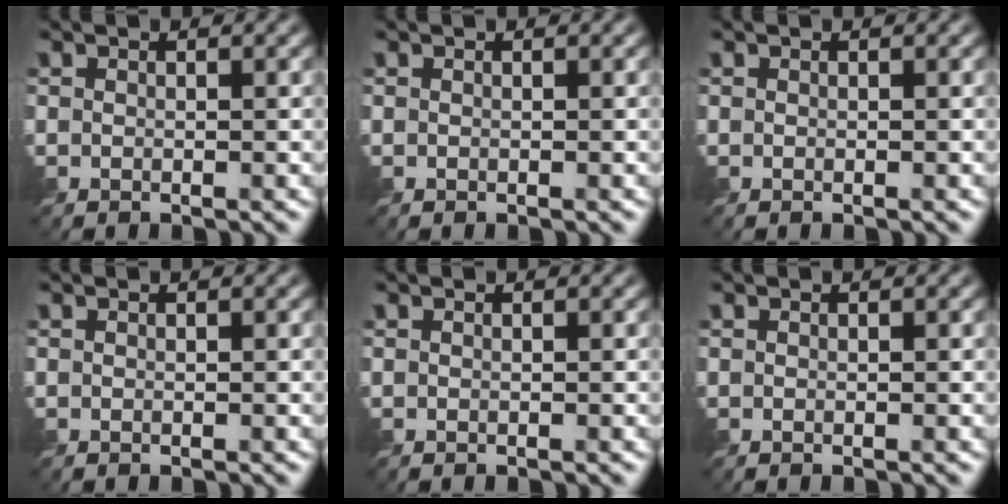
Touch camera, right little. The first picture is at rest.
{"total": 0.0}
{"total": 0.0}
{"total": 0.0}
{"total": 0.0}
{"total": 0.0}